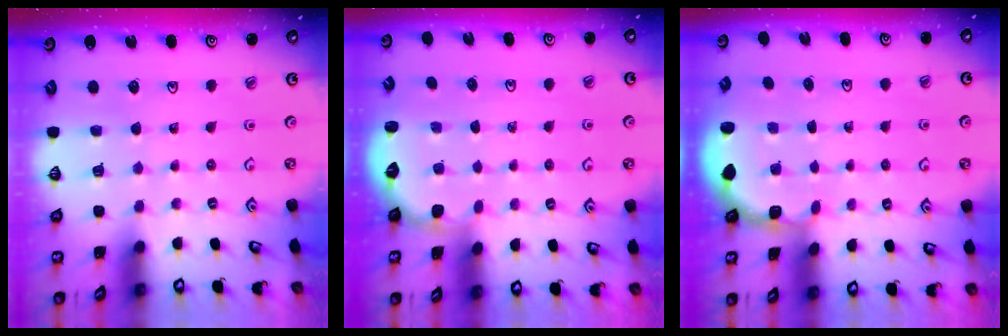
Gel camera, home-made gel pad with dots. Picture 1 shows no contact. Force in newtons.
{"total": 2.9, "press": 2.6, "slide": 1.2}
{"total": 1.8, "press": 1.6, "slide": 0.7}